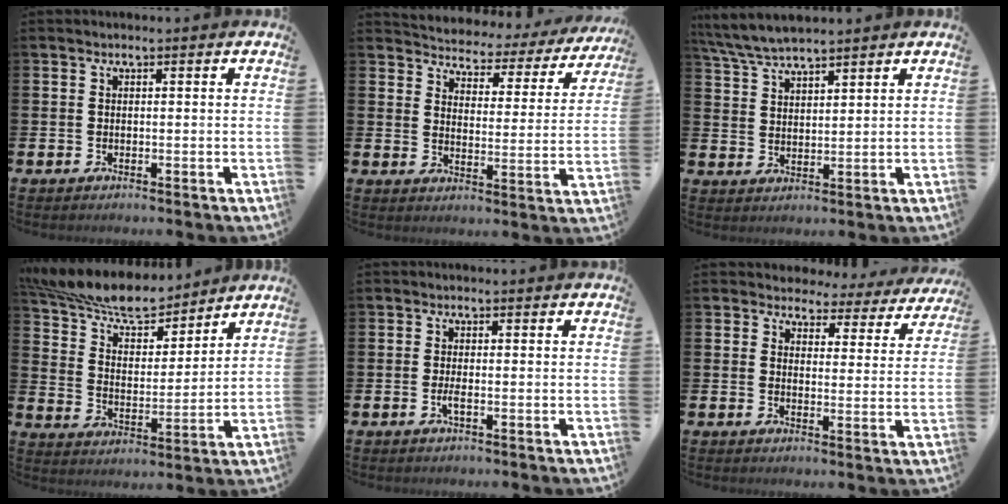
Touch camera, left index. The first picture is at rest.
{"total": 3.2, "force": [2.9, 1.2, 0.3], "torque": [-0.027, -0.033, 0.040]}
{"total": 5.5, "force": [5.3, 0.5, 1.5], "torque": [-0.049, -0.017, 0.097]}
{"total": 10.1, "force": [9.4, 2.1, 3.0], "torque": [-0.087, -0.063, 0.164]}
{"total": 1.1, "force": [-0.3, 0.2, 1.1], "torque": [-0.027, 0.001, -0.004]}
{"total": 3.2, "force": [2.8, 1.6, 0.1], "torque": [-0.007, -0.030, 0.042]}